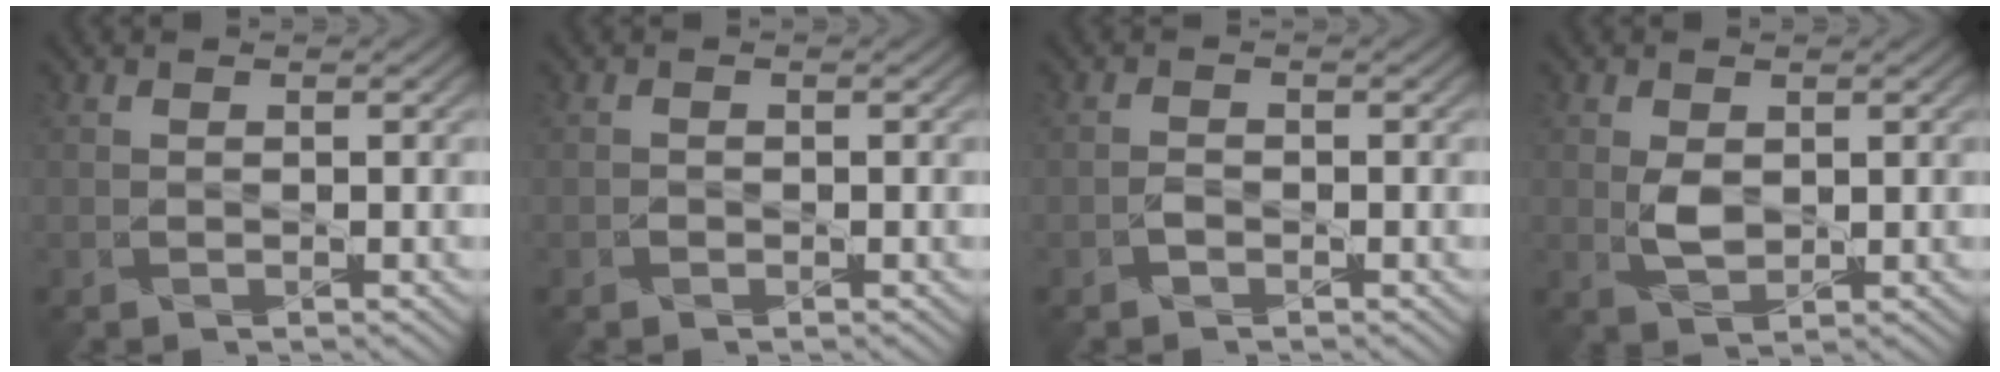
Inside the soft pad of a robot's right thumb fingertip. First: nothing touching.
{"total": 0.5, "force": [-0.4, 0.3, -0.1], "torque": [0.000, -0.001, -0.011]}
{"total": 0.9, "force": [-0.8, 0.4, 0.2], "torque": [-0.005, 0.002, -0.019]}
{"total": 2.2, "force": [0.4, 1.3, 1.7], "torque": [-0.040, -0.005, 0.009]}